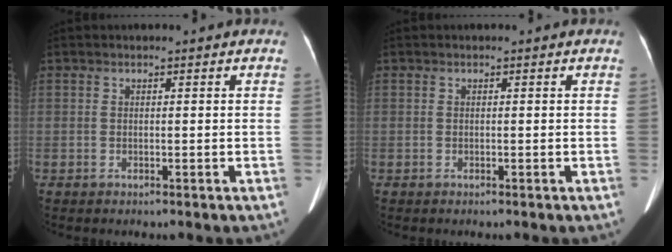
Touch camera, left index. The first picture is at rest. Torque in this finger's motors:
{"motor_torque": [0.05, 0.05, 0.00, 0.00]}